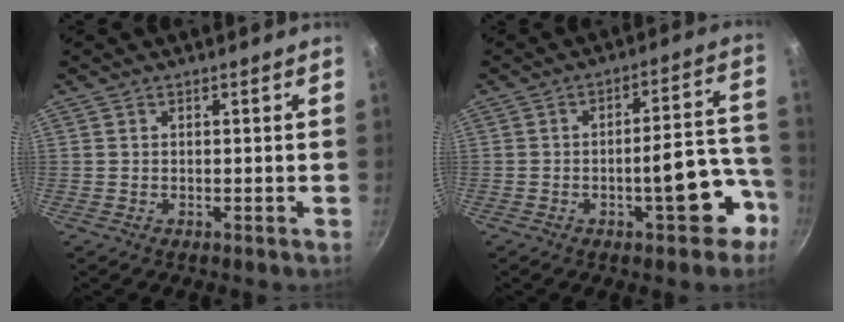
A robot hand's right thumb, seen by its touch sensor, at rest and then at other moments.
{"total": 11.9, "force": [-5.3, 4.5, 9.7], "torque": [-0.089, 0.062, -0.065]}